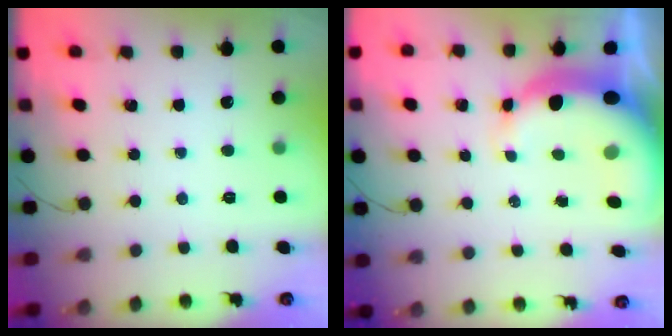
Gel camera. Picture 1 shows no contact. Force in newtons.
{"total": 8.8, "press": 8.5, "slide": 2.2}